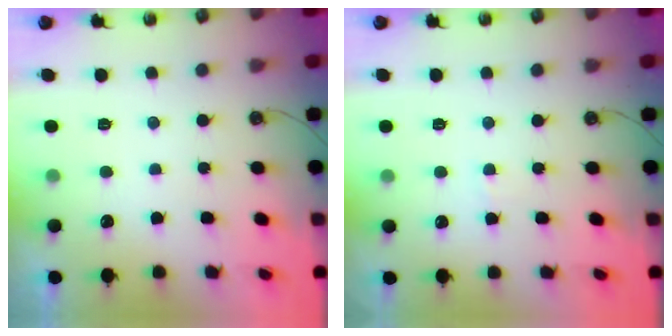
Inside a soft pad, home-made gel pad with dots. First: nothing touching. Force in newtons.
{"total": 3.1, "press": 3.1, "slide": 0.3}